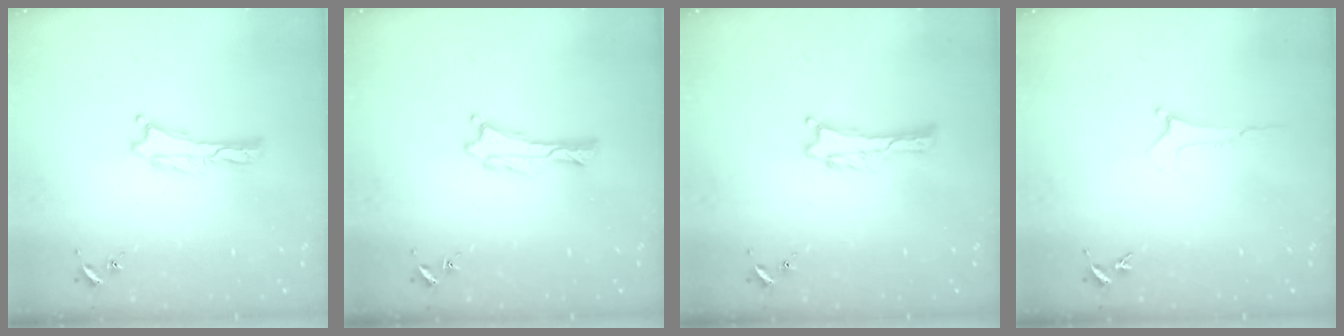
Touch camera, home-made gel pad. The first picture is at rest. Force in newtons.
{"total": 0.0}
{"total": 0.5, "press": 0.5, "slide": 0.1}
{"total": 0.0}